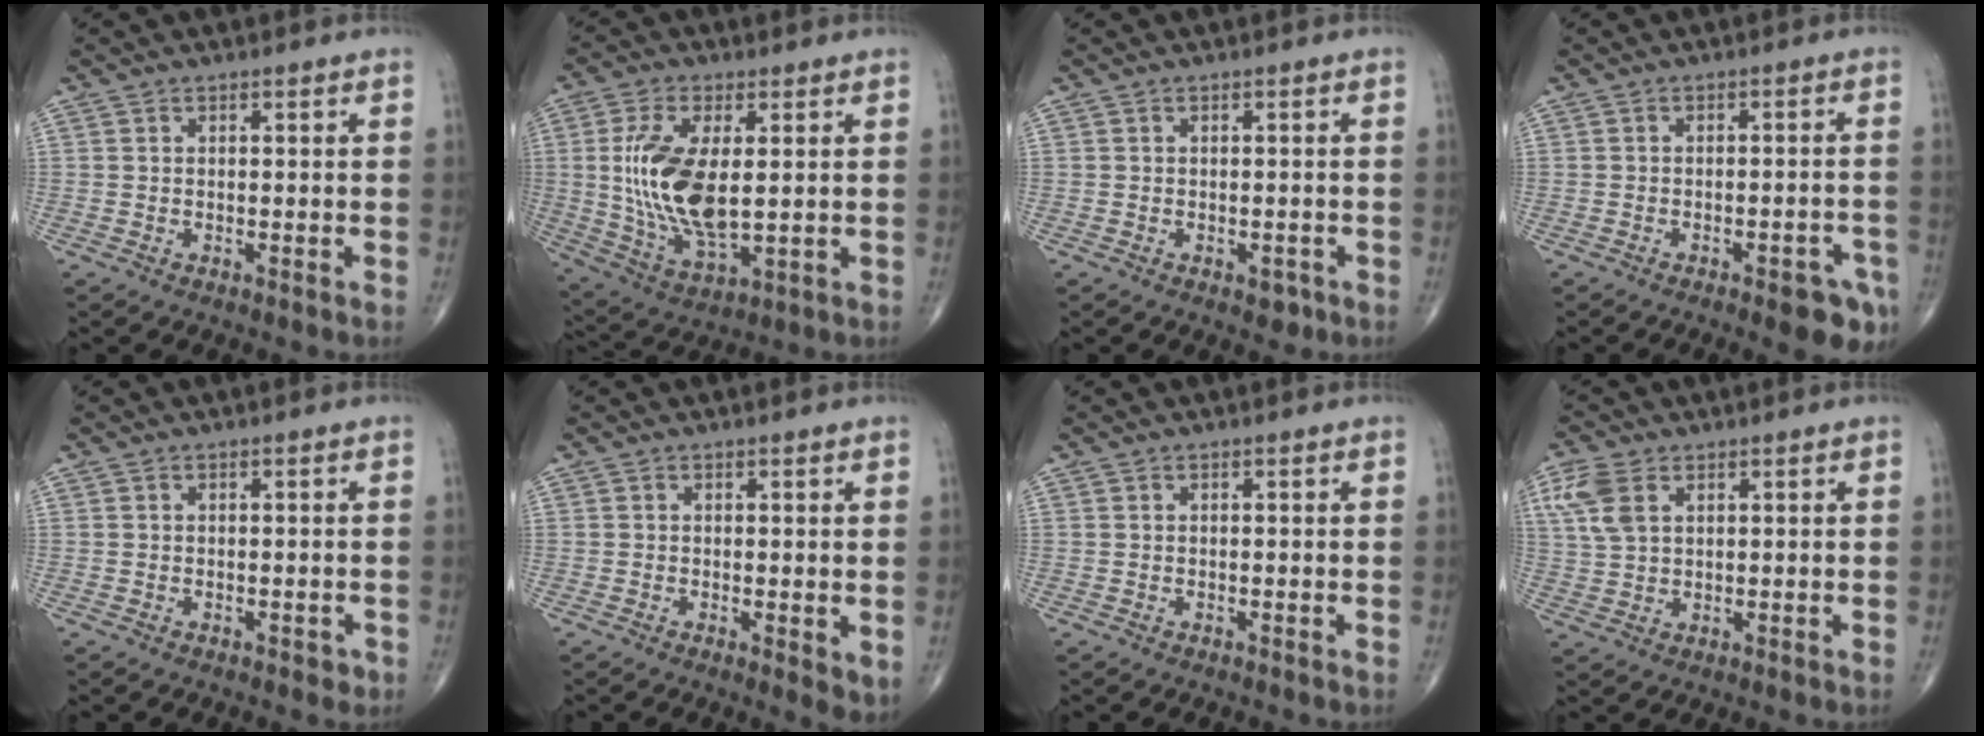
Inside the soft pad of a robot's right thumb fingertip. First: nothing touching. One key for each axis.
{"total": 15.6, "fx": 1.4, "fy": 7.3, "fz": 13.8, "tx": -0.277, "ty": -0.019, "tz": 0.038}
{"total": 2.1, "fx": -1.0, "fy": 1.3, "fz": 1.3, "tx": -0.006, "ty": 0.002, "tz": -0.010}
{"total": 7.2, "fx": -3.9, "fy": 2.4, "fz": 5.5, "tx": -0.055, "ty": 0.018, "tz": -0.044}
{"total": 1.3, "fx": -0.6, "fy": 0.9, "fz": 0.8, "tx": -0.005, "ty": 0.000, "tz": -0.007}
{"total": 3.3, "fx": -0.1, "fy": 1.2, "fz": 3.1, "tx": -0.043, "ty": -0.012, "tz": -0.004}
{"total": 0.0}
{"total": 7.0, "fx": 2.9, "fy": 4.1, "fz": 4.8, "tx": -0.114, "ty": 0.002, "tz": 0.062}